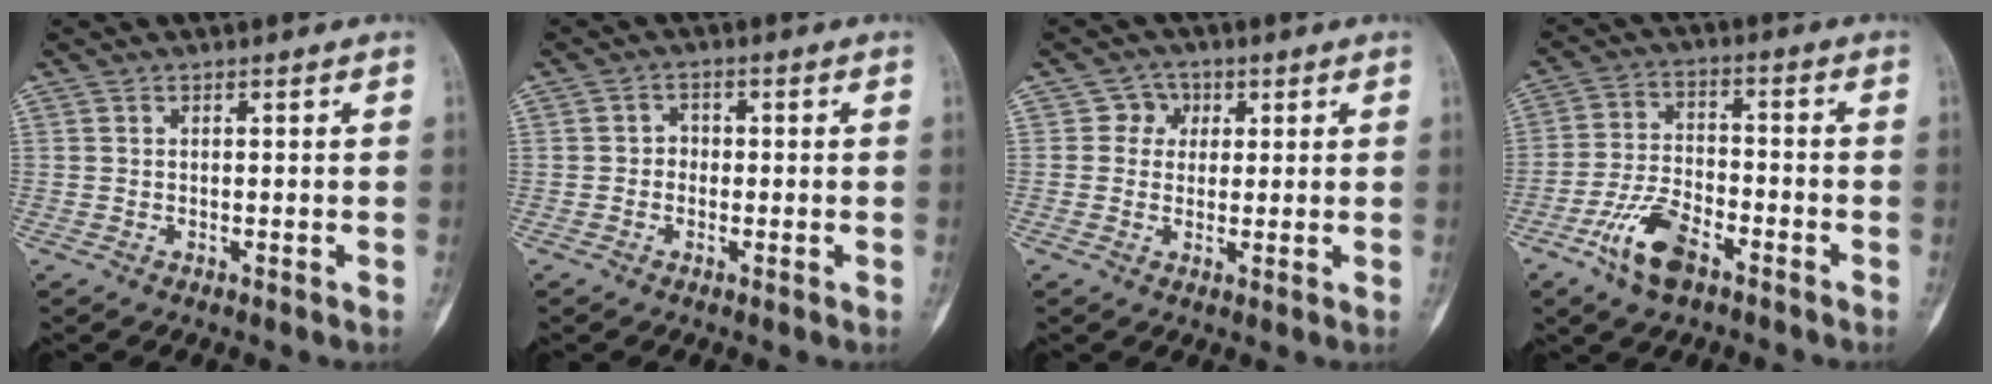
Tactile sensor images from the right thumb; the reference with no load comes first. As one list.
[{"total": 2.1, "force": [-0.4, 1.9, 0.9], "torque": [0.006, 0.010, -0.013]}, {"total": 3.9, "force": [1.1, 3.6, 1.1], "torque": [0.011, 0.005, 0.009]}, {"total": 10.0, "force": [-5.7, 4.6, 6.7], "torque": [-0.133, 0.026, -0.108]}]